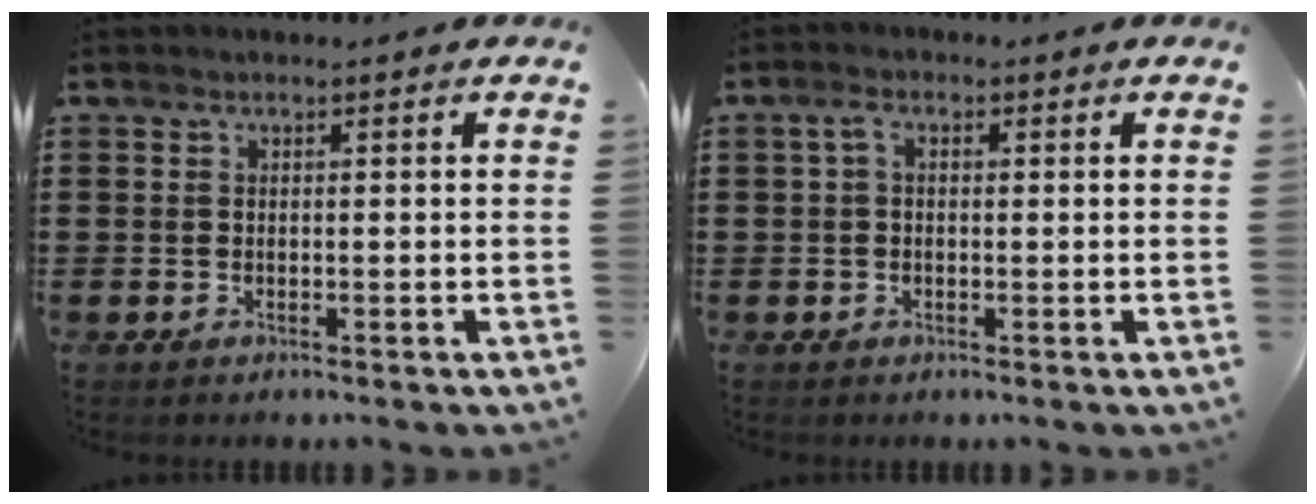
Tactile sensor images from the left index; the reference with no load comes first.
{"total": 2.2, "force": [0.2, 1.1, 1.9], "torque": [-0.039, 0.008, 0.001]}